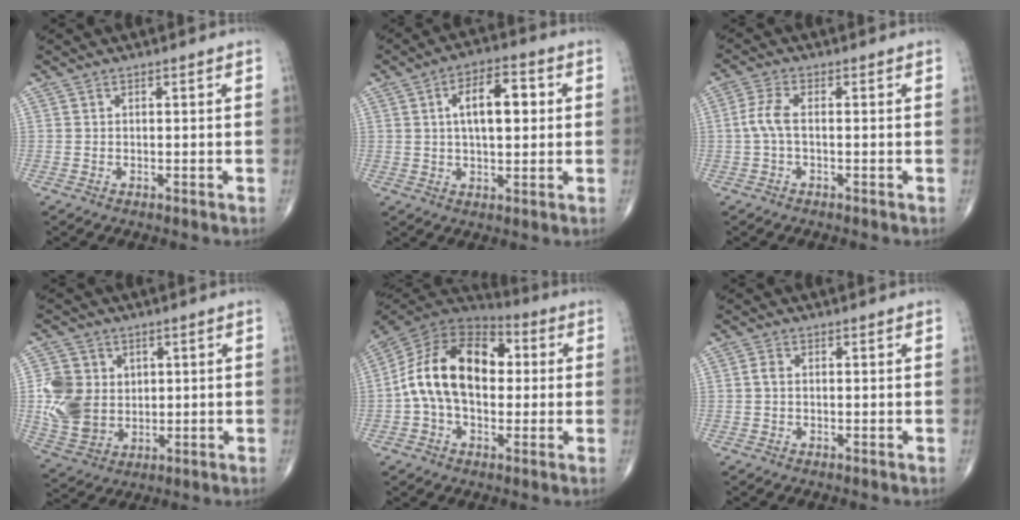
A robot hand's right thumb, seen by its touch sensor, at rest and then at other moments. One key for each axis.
{"total": 9.9, "fx": 1.8, "fy": 4.8, "fz": 8.5, "tx": -0.118, "ty": 0.013, "tz": 0.025}
{"total": 3.8, "fx": -0.5, "fy": 1.4, "fz": 3.5, "tx": -0.086, "ty": 0.006, "tz": -0.016}
{"total": 10.8, "fx": 1.3, "fy": 9.0, "fz": 5.7, "tx": -0.087, "ty": -0.009, "tz": 0.037}
{"total": 18.3, "fx": 0.9, "fy": 11.8, "fz": 13.9, "tx": -0.235, "ty": 0.040, "tz": 0.006}
{"total": 1.2, "fx": -0.1, "fy": 0.8, "fz": 0.8, "tx": -0.013, "ty": 0.001, "tz": -0.005}